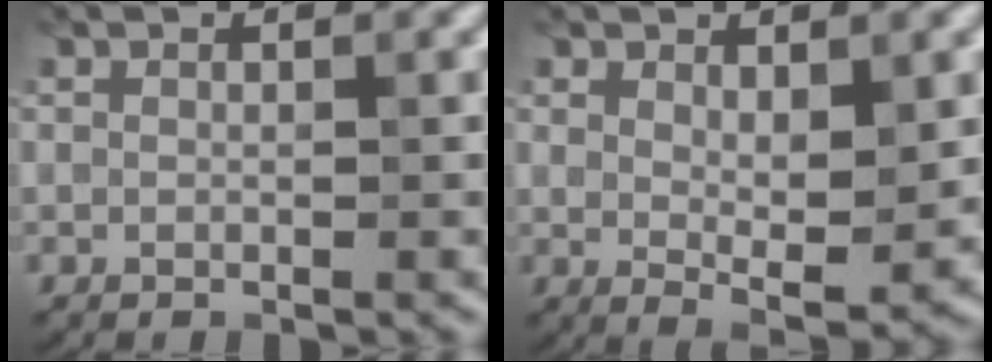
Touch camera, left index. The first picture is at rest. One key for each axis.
{"total": 3.9, "fx": 0.7, "fy": 1.4, "fz": 3.6, "tx": -0.058, "ty": -0.011, "tz": 0.019}